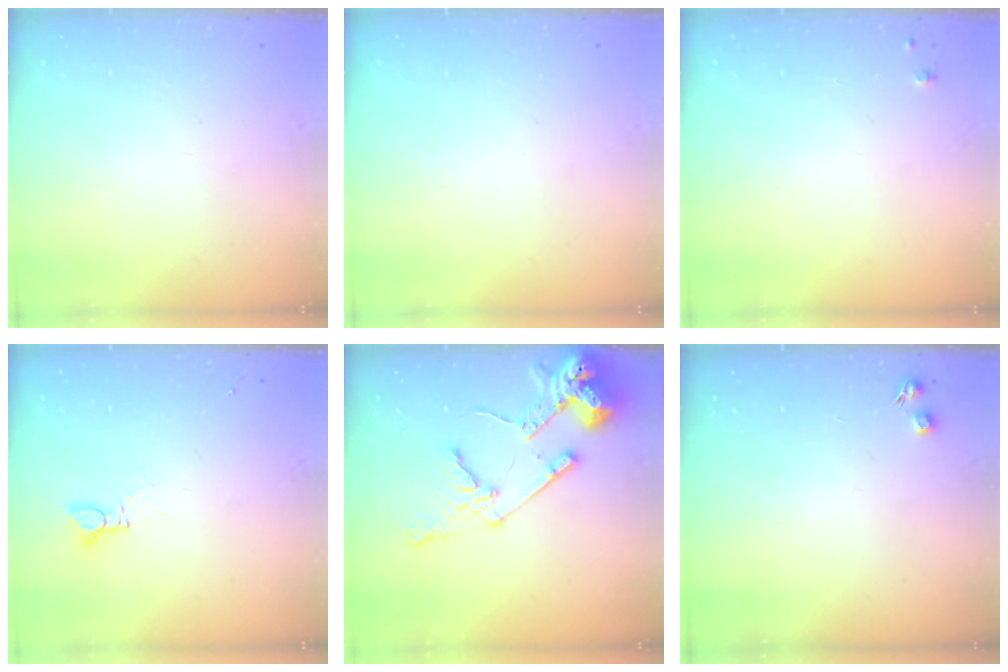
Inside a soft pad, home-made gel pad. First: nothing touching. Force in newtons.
{"total": 0.0}
{"total": 4.0, "press": 3.9, "slide": 0.5}
{"total": 2.4, "press": 2.4, "slide": 0.3}
{"total": 15.3, "press": 15.1, "slide": 2.1}
{"total": 4.6, "press": 4.5, "slide": 0.7}